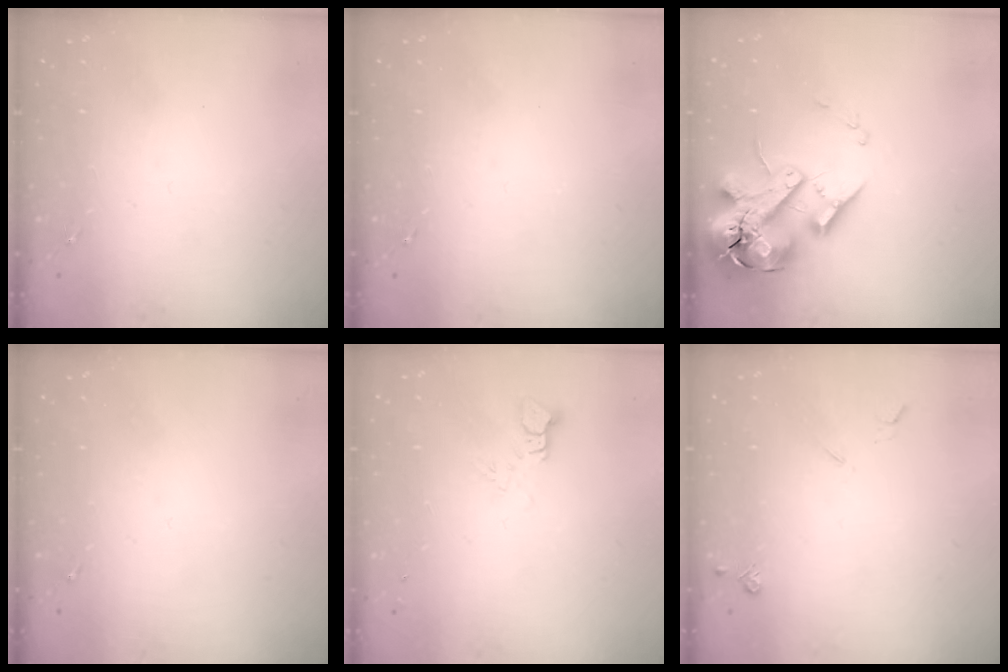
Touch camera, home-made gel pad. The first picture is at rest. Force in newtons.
{"total": 0.0}
{"total": 20.7, "press": 20.4, "slide": 3.5}
{"total": 0.0}
{"total": 3.4, "press": 3.4, "slide": 0.1}
{"total": 4.6, "press": 4.5, "slide": 0.7}